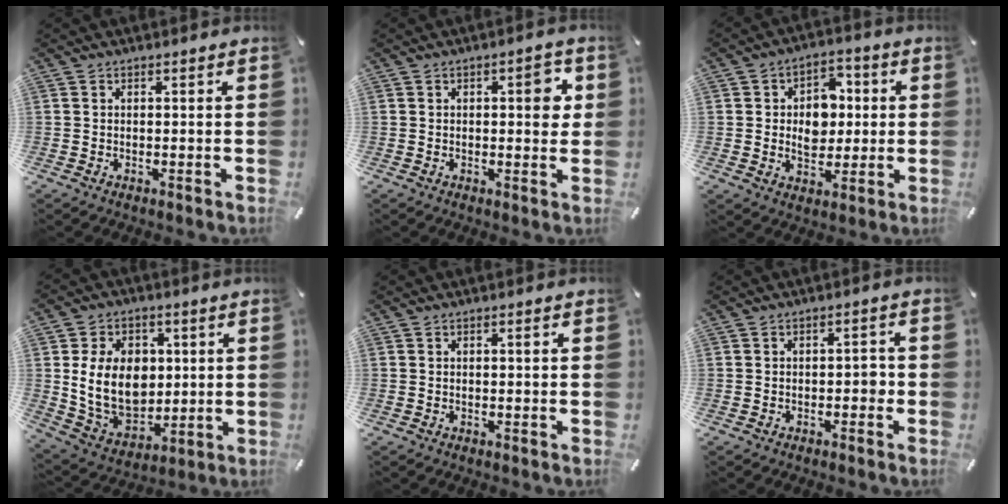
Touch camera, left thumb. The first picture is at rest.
{"total": 5.9, "force": [1.3, 2.6, 5.1], "torque": [-0.051, -0.008, 0.010]}
{"total": 8.7, "force": [0.1, 7.4, 4.7], "torque": [-0.060, 0.008, 0.001]}
{"total": 15.6, "force": [1.9, 12.1, 9.6], "torque": [-0.197, 0.001, 0.039]}
{"total": 0.8, "force": [0.2, 0.1, 0.8], "torque": [-0.015, 0.001, 0.003]}
{"total": 3.0, "force": [-0.8, 1.6, 2.3], "torque": [-0.035, 0.007, -0.019]}